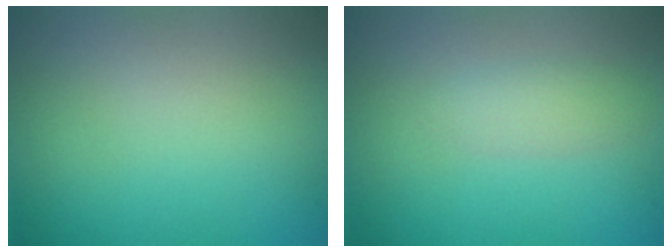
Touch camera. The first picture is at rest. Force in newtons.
{"total": 1.5, "press": 1.5, "slide": 0.1}